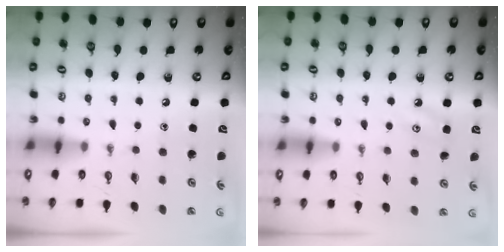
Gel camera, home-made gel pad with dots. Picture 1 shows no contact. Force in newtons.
{"total": 3.5, "press": 3.4, "slide": 0.8}